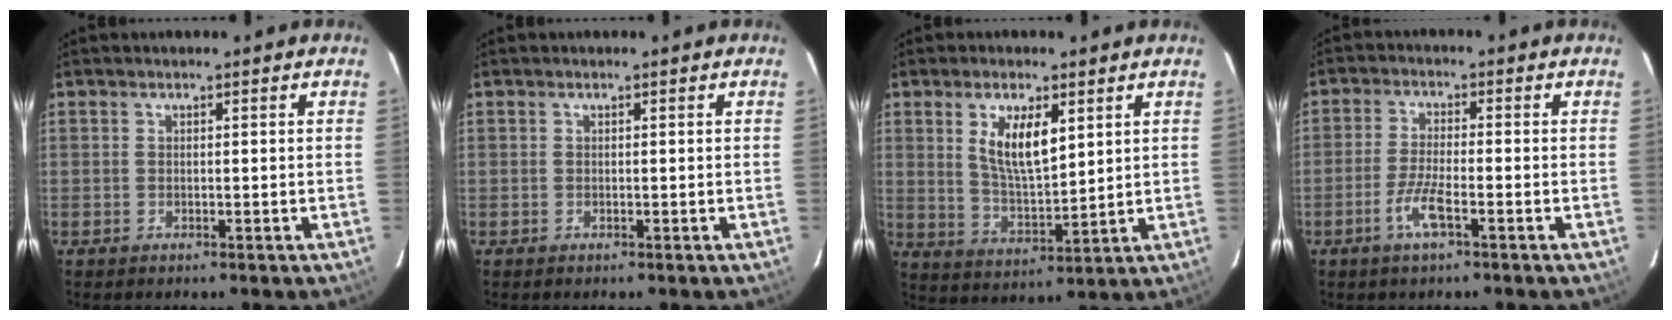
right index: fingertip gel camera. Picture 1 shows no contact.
{"total": 0.0}
{"total": 8.9, "force": [3.5, 3.4, 7.5], "torque": [-0.137, -0.004, 0.074]}
{"total": 5.3, "force": [-2.7, 0.6, 4.5], "torque": [-0.098, -0.004, -0.056]}